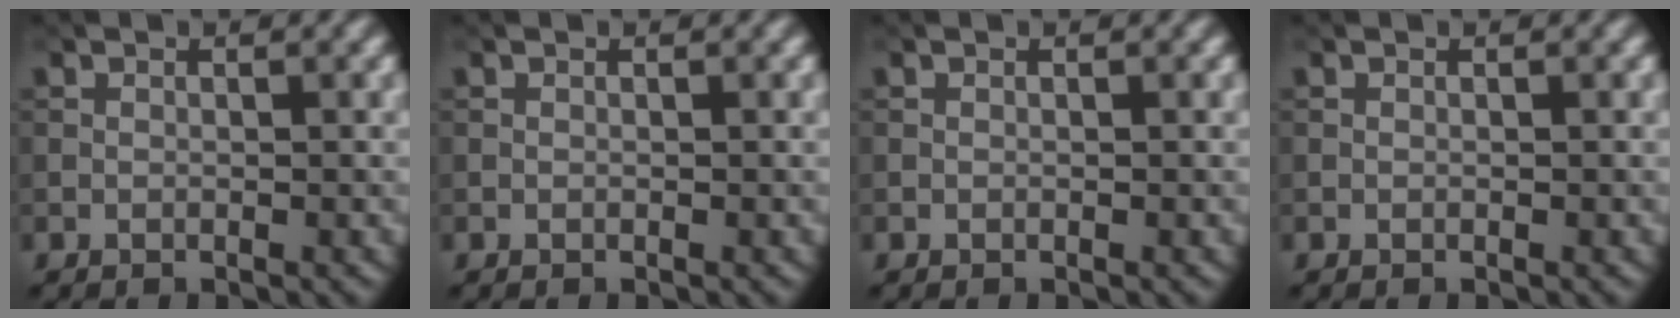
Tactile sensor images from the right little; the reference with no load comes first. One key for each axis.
{"total": 0.0}
{"total": 0.0}
{"total": 0.0}